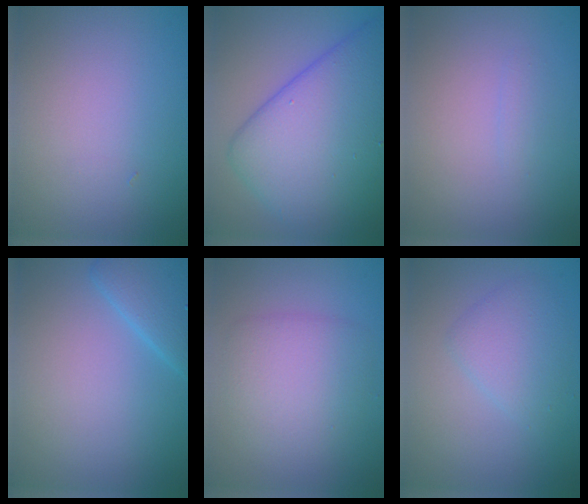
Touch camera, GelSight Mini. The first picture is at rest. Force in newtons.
{"total": 11.6, "press": 11.6, "slide": 0.3}
{"total": 0.7, "press": 0.7, "slide": 0.0}
{"total": 3.4, "press": 3.4, "slide": 0.2}
{"total": 4.0, "press": 4.0, "slide": 0.0}
{"total": 2.8, "press": 2.8, "slide": 0.1}